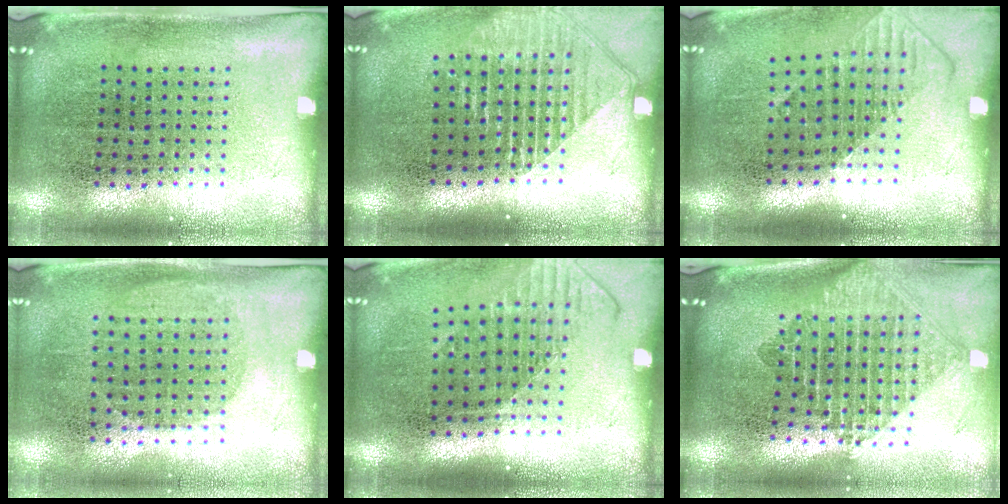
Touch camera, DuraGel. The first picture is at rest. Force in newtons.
{"total": 1.7, "press": 1.5, "slide": 0.7}
{"total": 1.4, "press": 1.1, "slide": 0.9}
{"total": 1.0, "press": 0.9, "slide": 0.5}
{"total": 1.6, "press": 1.2, "slide": 1.0}
{"total": 2.3, "press": 1.8, "slide": 1.4}